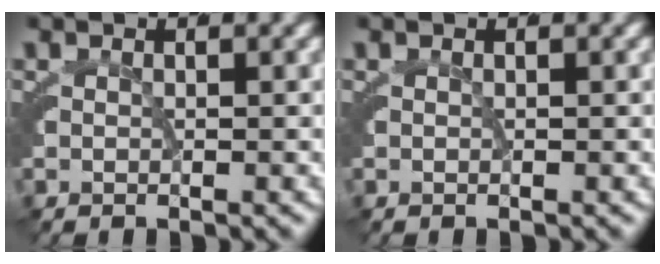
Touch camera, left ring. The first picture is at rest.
{"total": 0.0}